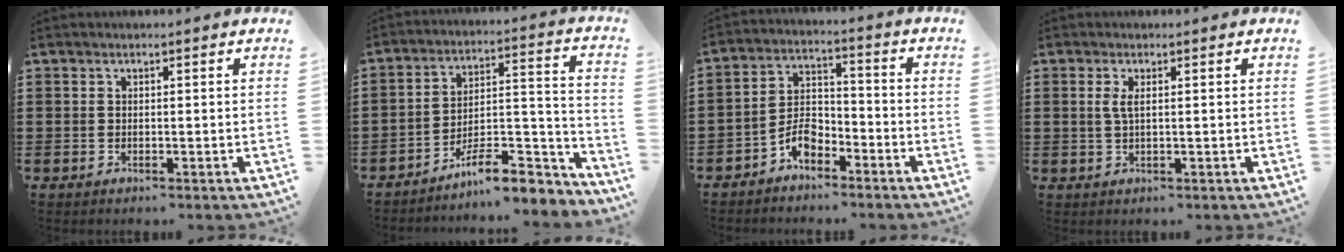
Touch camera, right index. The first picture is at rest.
{"total": 10.0, "force": [-8.3, 2.6, 4.9], "torque": [-0.061, 0.030, -0.153]}
{"total": 5.5, "force": [-3.6, 2.9, 3.0], "torque": [-0.065, 0.012, -0.071]}
{"total": 2.0, "force": [0.4, 0.4, 1.9], "torque": [-0.038, 0.003, 0.006]}